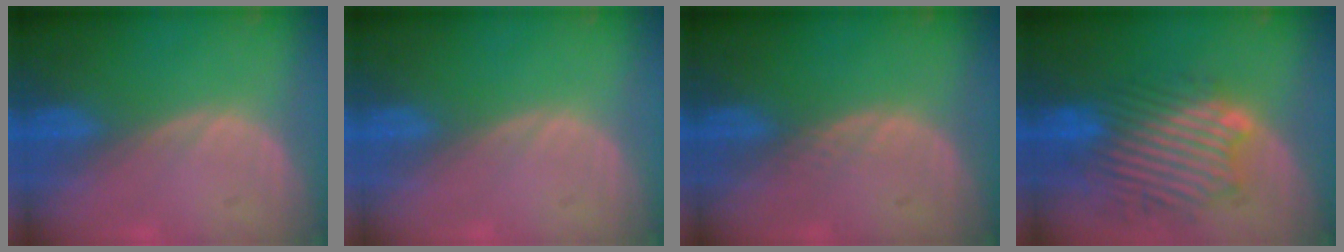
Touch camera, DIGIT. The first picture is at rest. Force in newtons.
{"total": 0.0}
{"total": 1.0, "press": 1.0, "slide": 0.1}
{"total": 10.9, "press": 10.2, "slide": 3.9}